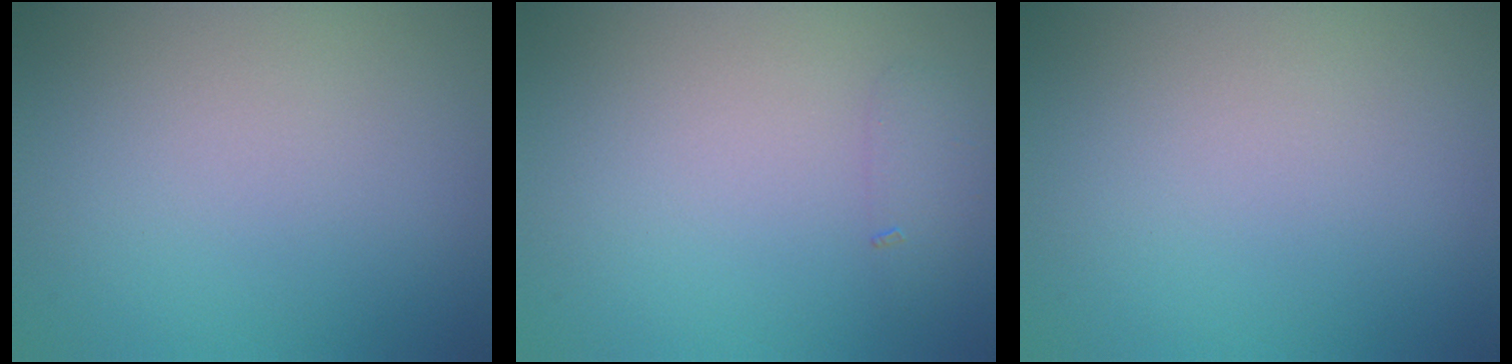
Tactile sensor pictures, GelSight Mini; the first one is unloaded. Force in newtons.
{"total": 1.0, "press": 1.0, "slide": 0.0}
{"total": 0.0}